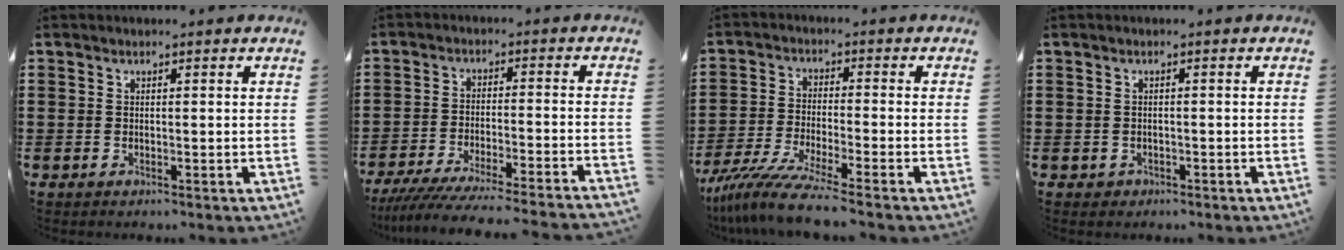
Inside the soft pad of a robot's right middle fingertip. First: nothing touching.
{"total": 6.1, "force": [-5.7, -0.2, 2.2], "torque": [-0.045, -0.014, -0.112]}
{"total": 7.5, "force": [-6.3, -0.2, 4.0], "torque": [-0.094, -0.016, -0.125]}
{"total": 0.6, "force": [-0.4, 0.5, 0.1], "torque": [-0.004, 0.003, -0.009]}